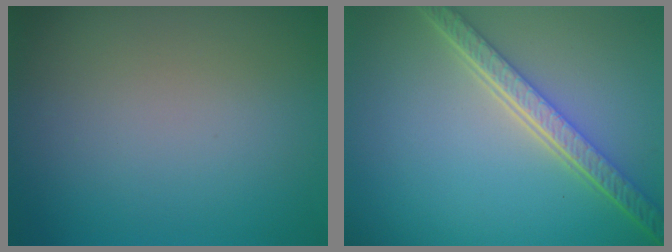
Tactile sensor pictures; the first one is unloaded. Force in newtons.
{"total": 5.4, "press": 4.1, "slide": 3.6}